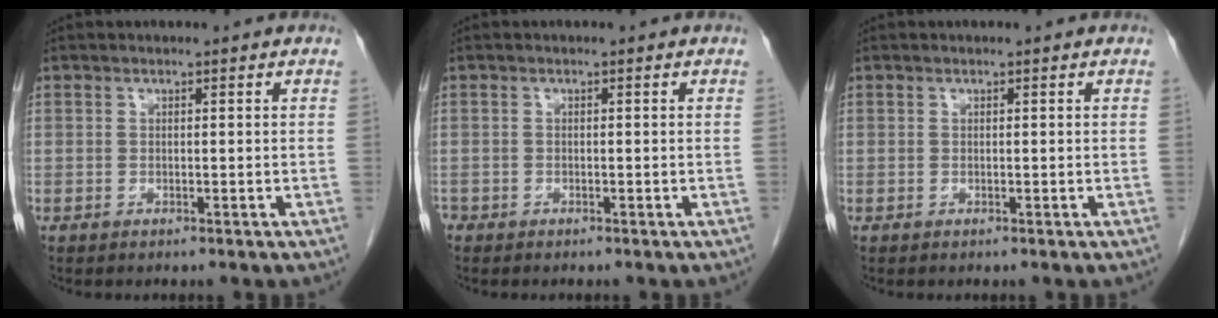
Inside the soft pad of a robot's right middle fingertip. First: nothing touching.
{"total": 1.2, "force": [-0.9, 0.7, 0.2], "torque": [-0.009, -0.001, -0.016]}
{"total": 0.0}